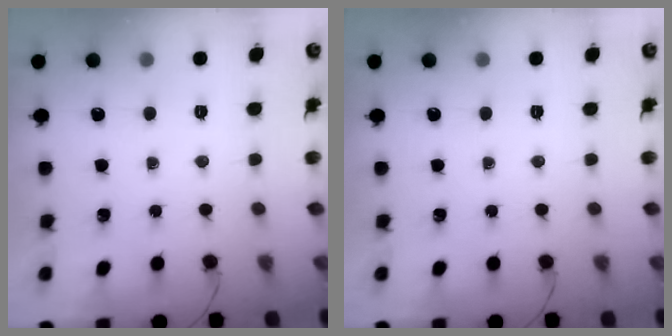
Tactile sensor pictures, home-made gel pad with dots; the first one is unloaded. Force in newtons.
{"total": 0.0}